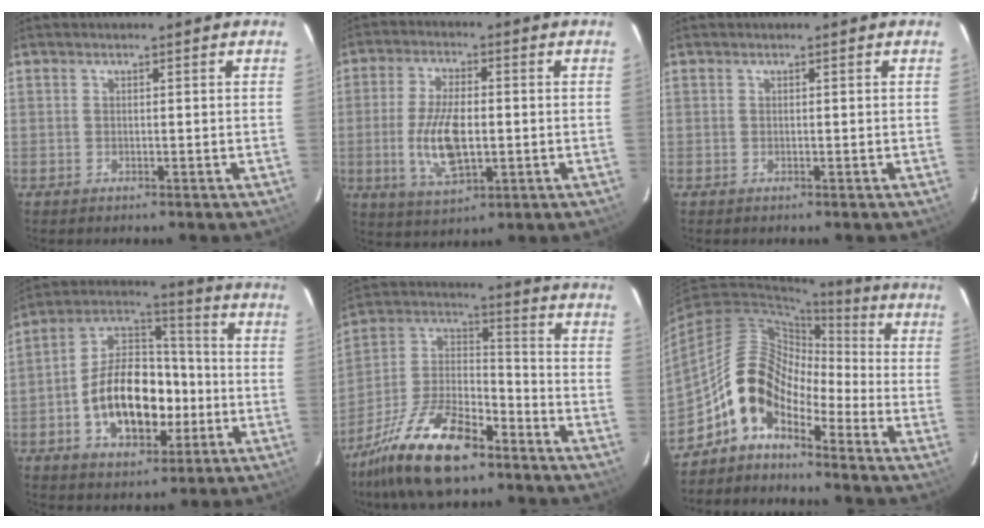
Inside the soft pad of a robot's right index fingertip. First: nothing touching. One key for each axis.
{"total": 11.2, "fx": -1.4, "fy": 4.9, "fz": 9.9, "tx": -0.203, "ty": -0.006, "tz": -0.023}
{"total": 0.0}
{"total": 17.3, "fx": -4.3, "fy": 10.3, "fz": 13.2, "tx": -0.250, "ty": 0.029, "tz": -0.060}
{"total": 19.4, "fx": -12.7, "fy": 8.2, "fz": 12.1, "tx": -0.253, "ty": 0.007, "tz": -0.232}
{"total": 9.8, "fx": -6.4, "fy": 5.3, "fz": 5.1, "tx": -0.086, "ty": 0.031, "tz": -0.134}